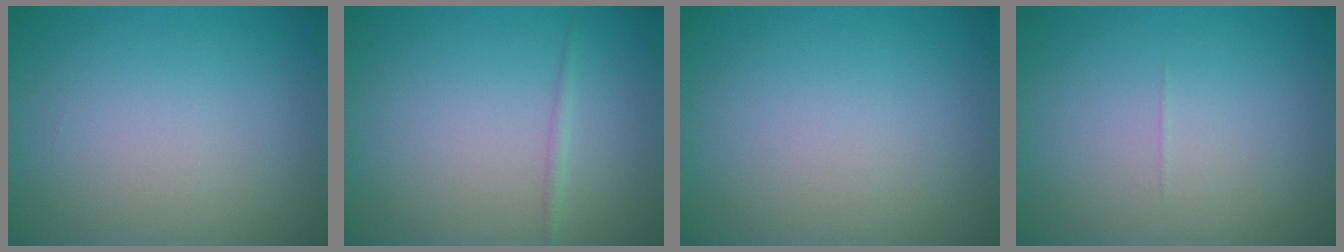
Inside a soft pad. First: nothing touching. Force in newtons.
{"total": 0.7, "press": 0.7, "slide": 0.1}
{"total": 0.0}
{"total": 0.0}